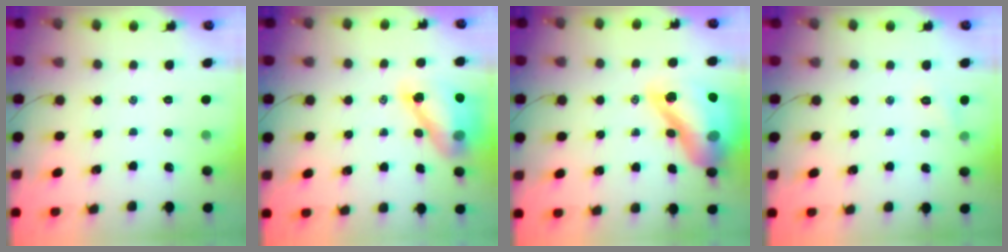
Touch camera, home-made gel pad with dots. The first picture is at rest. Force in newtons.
{"total": 12.7, "press": 12.2, "slide": 3.6}
{"total": 22.9, "press": 22.3, "slide": 5.0}
{"total": 4.7, "press": 4.5, "slide": 1.2}